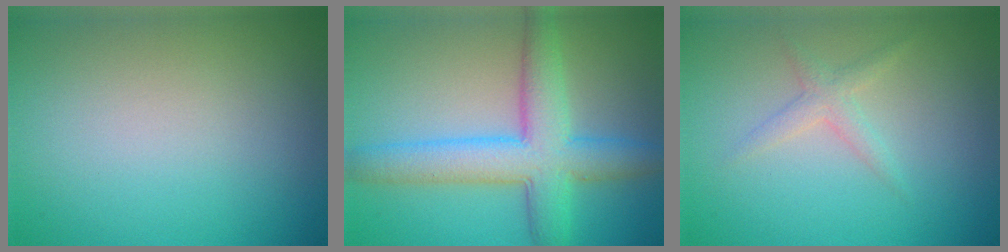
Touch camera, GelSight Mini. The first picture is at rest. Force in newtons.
{"total": 6.9, "press": 6.9, "slide": 0.1}
{"total": 1.6, "press": 1.6, "slide": 0.0}